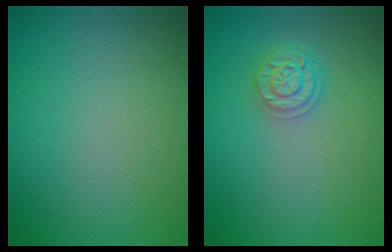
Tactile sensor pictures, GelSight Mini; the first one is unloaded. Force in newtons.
{"total": 2.8, "press": 2.3, "slide": 1.5}